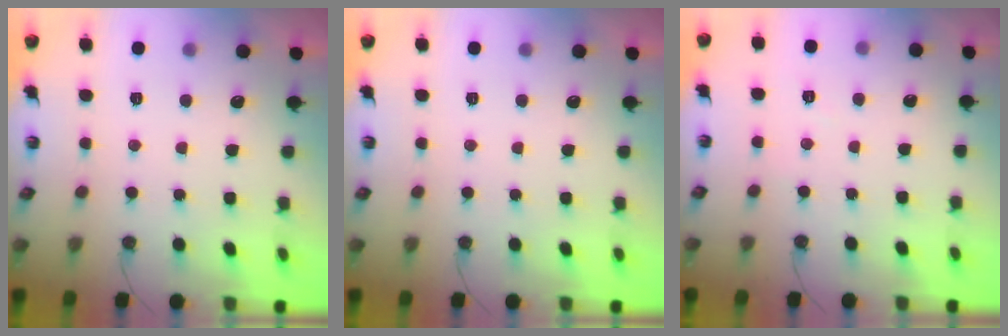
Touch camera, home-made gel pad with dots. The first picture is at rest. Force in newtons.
{"total": 0.0}
{"total": 5.1, "press": 5.0, "slide": 0.6}